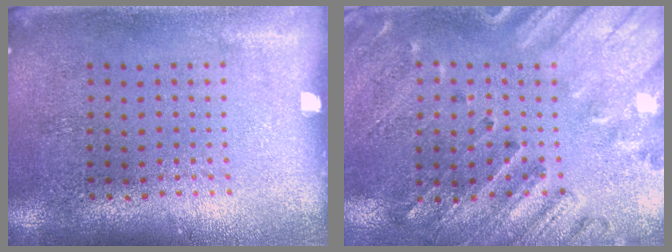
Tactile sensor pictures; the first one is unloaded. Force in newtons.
{"total": 2.5, "press": 2.1, "slide": 1.4}